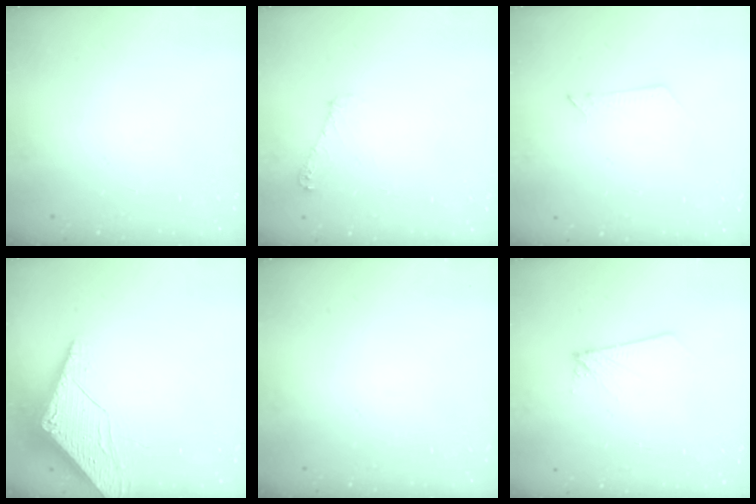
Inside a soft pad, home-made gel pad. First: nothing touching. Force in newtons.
{"total": 5.7, "press": 5.7, "slide": 0.5}
{"total": 2.6, "press": 2.6, "slide": 0.3}
{"total": 6.2, "press": 6.2, "slide": 0.5}
{"total": 0.0}
{"total": 1.7, "press": 1.7, "slide": 0.1}